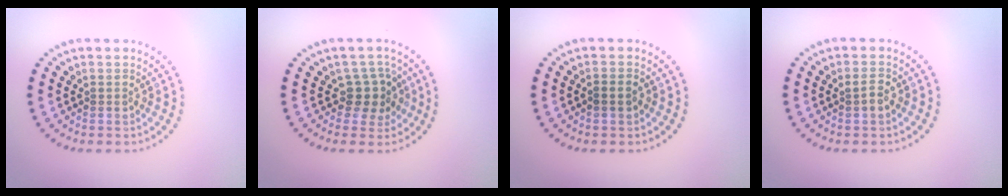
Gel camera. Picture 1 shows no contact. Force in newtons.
{"total": 2.6, "press": 2.1, "slide": 1.6}
{"total": 1.2, "press": 1.2, "slide": 0.4}
{"total": 1.3, "press": 1.3, "slide": 0.3}